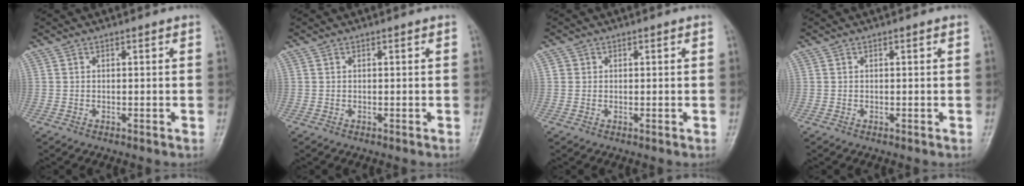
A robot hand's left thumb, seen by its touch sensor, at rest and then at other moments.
{"total": 0.0}
{"total": 1.1, "force": [0.2, 1.0, 0.2], "torque": [0.004, 0.002, 0.002]}
{"total": 0.0}